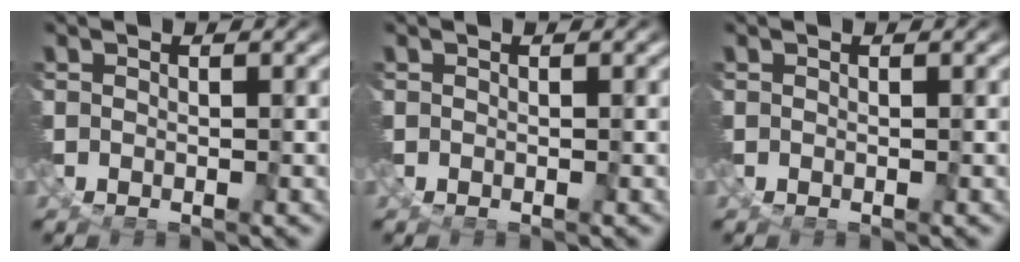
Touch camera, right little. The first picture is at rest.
{"total": 0.0}
{"total": 0.0}